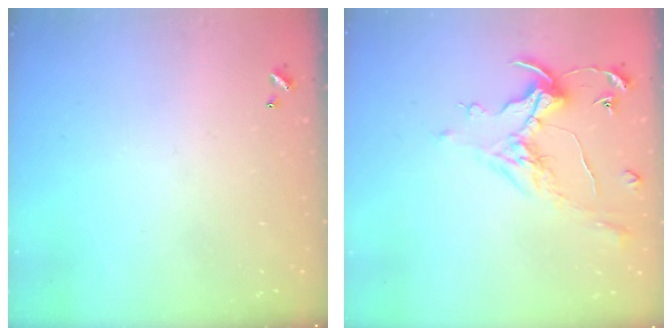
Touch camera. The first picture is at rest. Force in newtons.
{"total": 0.8, "press": 0.7, "slide": 0.5}